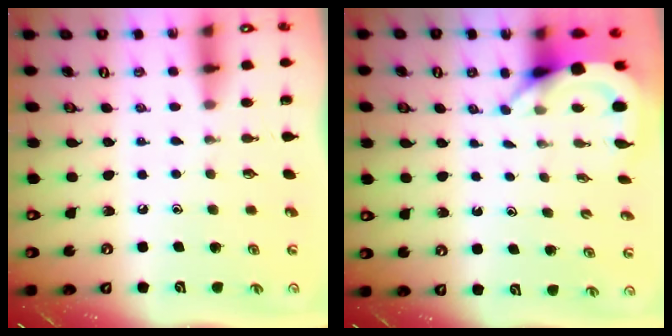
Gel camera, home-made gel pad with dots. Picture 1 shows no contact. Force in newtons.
{"total": 4.0, "press": 4.0, "slide": 0.4}